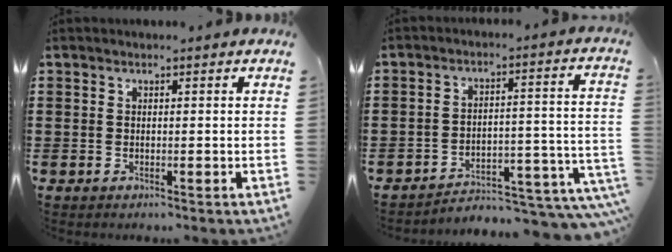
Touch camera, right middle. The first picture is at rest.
{"total": 4.0, "force": [-3.5, 0.5, 1.8], "torque": [-0.036, -0.018, -0.073]}